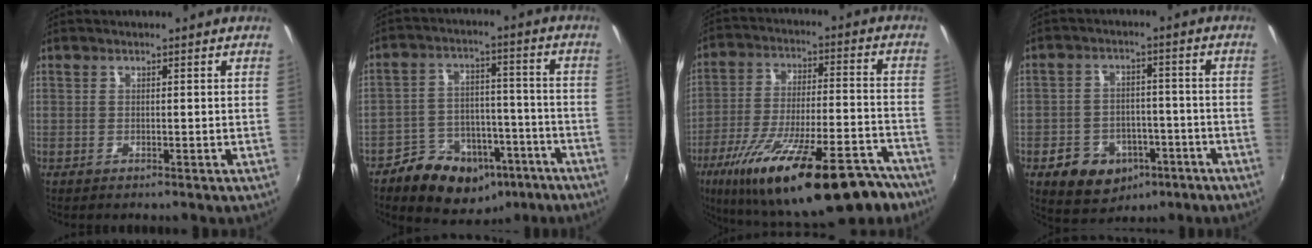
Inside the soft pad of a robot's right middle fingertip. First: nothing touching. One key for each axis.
{"total": 15.2, "fx": -9.2, "fy": 10.1, "fz": 6.7, "tx": -0.142, "ty": 0.025, "tz": -0.113}
{"total": 29.3, "fx": -20.2, "fy": 8.6, "fz": 19.4, "tx": -0.328, "ty": -0.045, "tz": -0.290}
{"total": 12.5, "fx": -6.7, "fy": 9.1, "fz": 5.5, "tx": -0.134, "ty": 0.017, "tz": -0.079}